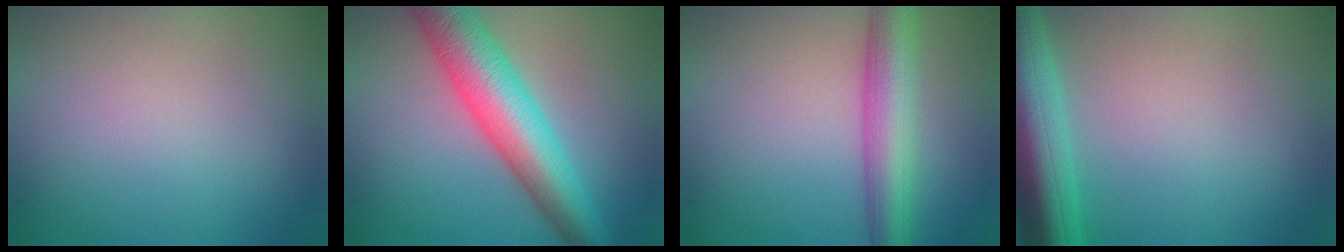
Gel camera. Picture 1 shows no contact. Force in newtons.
{"total": 8.5, "press": 8.5, "slide": 0.1}
{"total": 6.1, "press": 6.1, "slide": 0.1}
{"total": 7.5, "press": 7.5, "slide": 0.4}